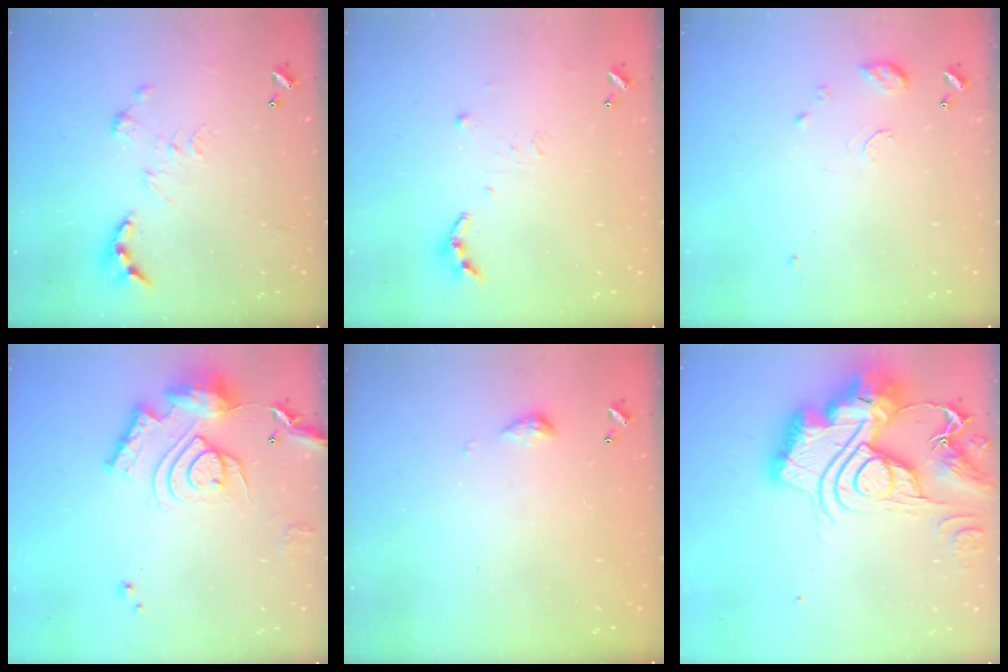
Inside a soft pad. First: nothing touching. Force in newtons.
{"total": 4.9, "press": 4.8, "slide": 0.5}
{"total": 7.9, "press": 7.8, "slide": 0.8}
{"total": 15.8, "press": 15.8, "slide": 1.0}
{"total": 4.0, "press": 4.0, "slide": 0.6}
{"total": 0.6, "press": 0.6, "slide": 0.0}